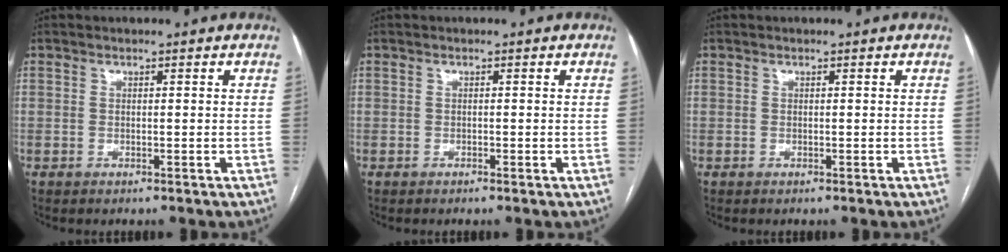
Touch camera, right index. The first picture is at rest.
{"total": 0.0}
{"total": 0.0}